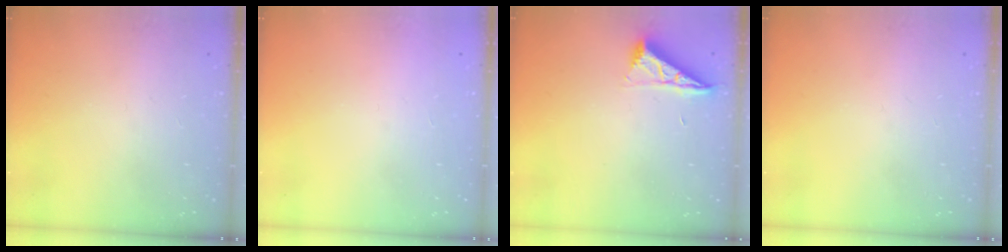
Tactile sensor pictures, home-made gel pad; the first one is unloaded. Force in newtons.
{"total": 1.5, "press": 1.5, "slide": 0.1}
{"total": 7.1, "press": 7.1, "slide": 0.5}
{"total": 0.0}